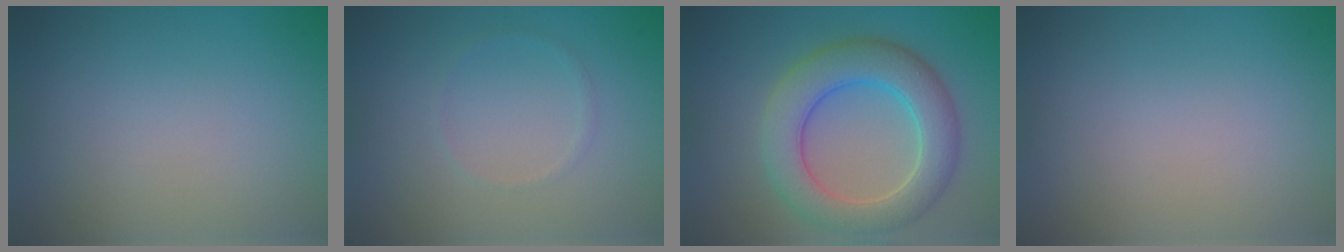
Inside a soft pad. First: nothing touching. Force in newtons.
{"total": 0.6, "press": 0.6, "slide": 0.1}
{"total": 6.7, "press": 6.7, "slide": 0.5}
{"total": 0.0}